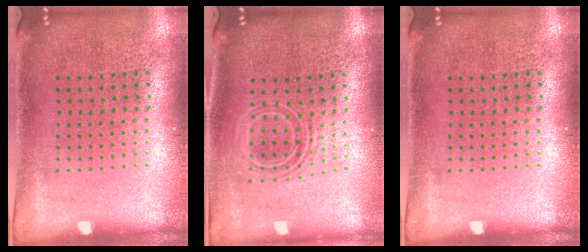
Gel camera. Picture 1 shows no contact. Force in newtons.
{"total": 1.6, "press": 1.3, "slide": 1.0}
{"total": 0.0}